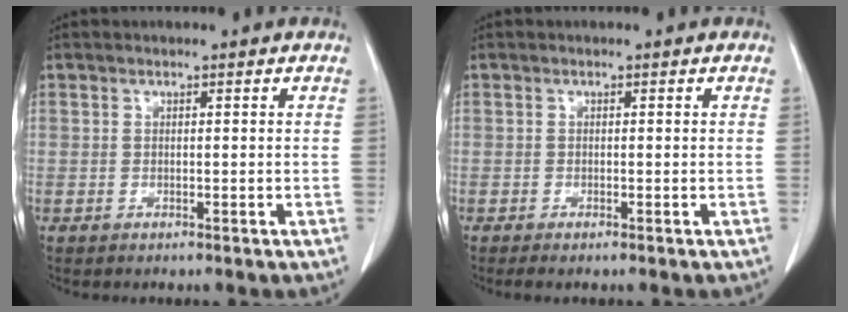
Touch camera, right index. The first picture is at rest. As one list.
[{"total": 1.2, "force": [-0.9, 0.1, 0.8], "torque": [-0.013, -0.004, -0.013]}]